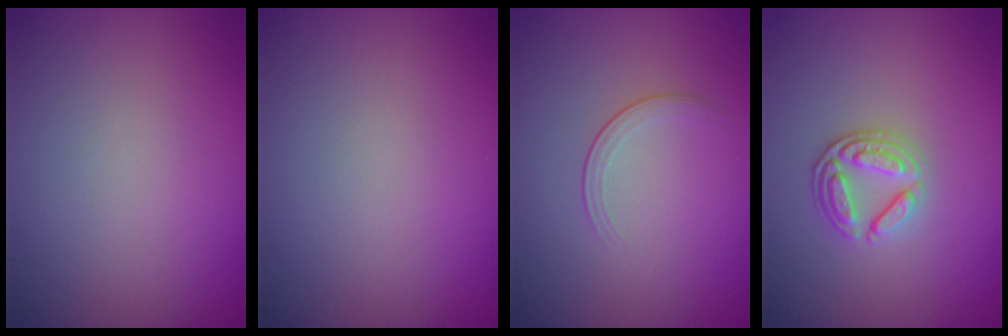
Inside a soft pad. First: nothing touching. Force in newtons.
{"total": 0.0}
{"total": 1.5, "press": 0.7, "slide": 1.4}
{"total": 2.6, "press": 2.4, "slide": 1.0}